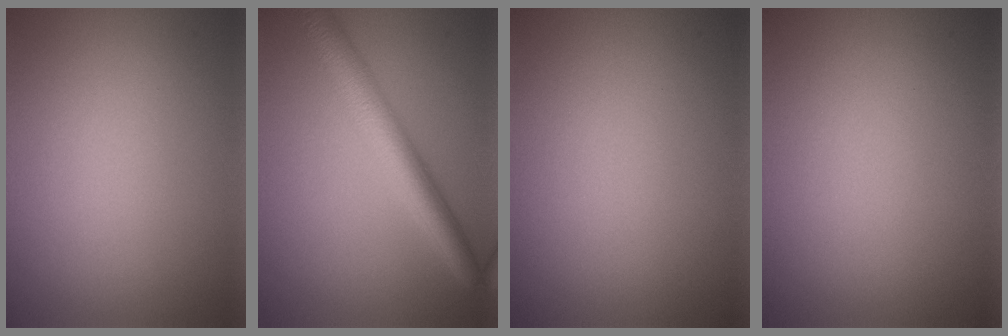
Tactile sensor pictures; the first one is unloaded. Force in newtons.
{"total": 5.1, "press": 5.1, "slide": 0.2}
{"total": 0.0}
{"total": 0.0}